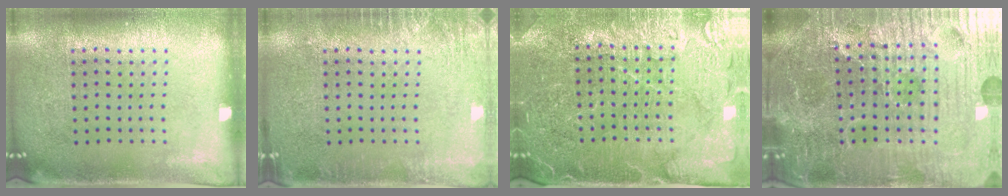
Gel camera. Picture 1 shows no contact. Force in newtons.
{"total": 2.1, "press": 2.1, "slide": 0.4}
{"total": 4.5, "press": 4.3, "slide": 1.3}
{"total": 6.1, "press": 5.8, "slide": 2.0}